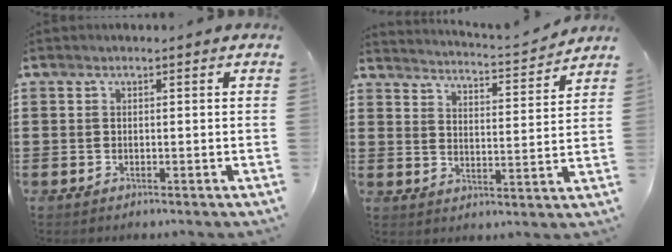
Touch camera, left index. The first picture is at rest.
{"total": 3.2, "force": [3.1, -0.6, 0.3], "torque": [-0.025, -0.030, 0.046]}